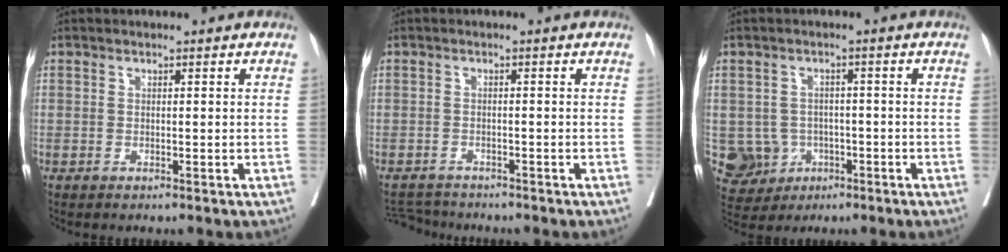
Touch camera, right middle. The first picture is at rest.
{"total": 3.5, "force": [-3.5, 0.7, -0.1], "torque": [0.004, -0.013, -0.060]}
{"total": 6.6, "force": [-1.6, 6.3, 1.2], "torque": [-0.029, 0.005, -0.017]}